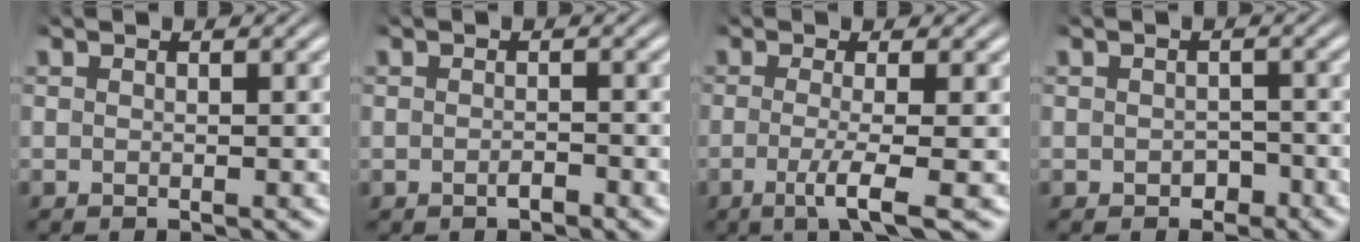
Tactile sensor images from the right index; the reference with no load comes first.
{"total": 0.9, "force": [-0.7, 0.4, 0.4], "torque": [-0.009, 0.003, -0.014]}
{"total": 3.8, "force": [-1.7, 0.1, 3.4], "torque": [-0.069, -0.022, -0.025]}
{"total": 1.7, "force": [-1.1, 1.3, 0.1], "torque": [0.001, -0.002, -0.021]}